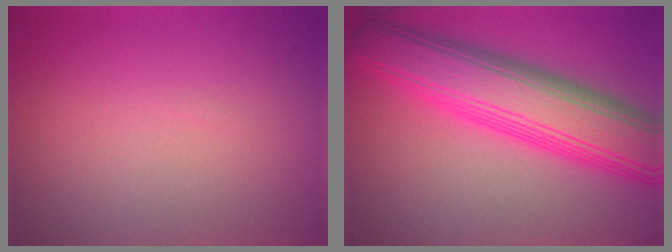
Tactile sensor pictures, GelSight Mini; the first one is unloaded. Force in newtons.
{"total": 10.1, "press": 10.1, "slide": 0.4}